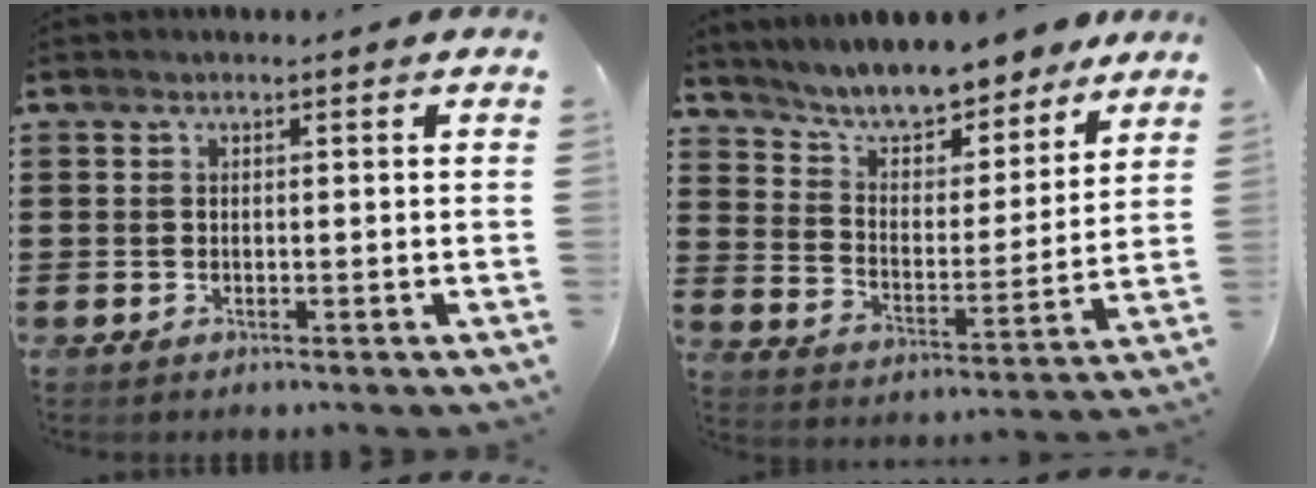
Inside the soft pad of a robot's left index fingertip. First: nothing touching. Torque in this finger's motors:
{"motor_torque": [0.37, -0.16, 0.30, 0.01]}